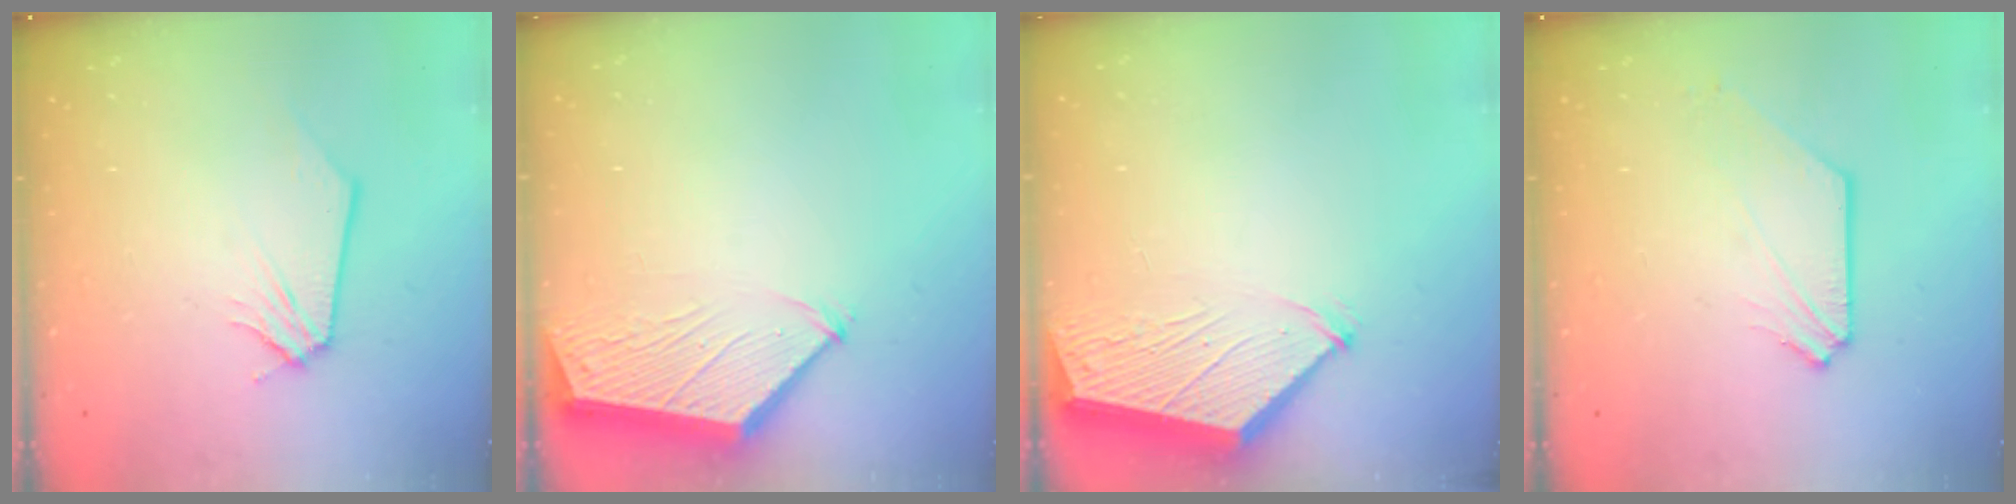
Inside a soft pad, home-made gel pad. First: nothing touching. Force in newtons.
{"total": 3.6, "press": 3.5, "slide": 0.5}
{"total": 3.0, "press": 3.0, "slide": 0.4}
{"total": 1.4, "press": 1.3, "slide": 0.2}